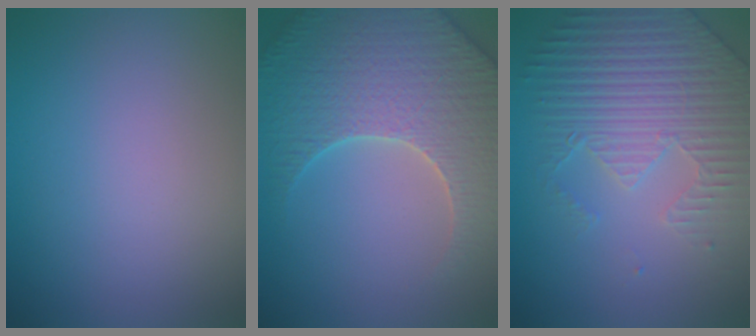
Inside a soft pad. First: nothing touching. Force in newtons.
{"total": 7.5, "press": 7.2, "slide": 2.1}
{"total": 4.7, "press": 4.6, "slide": 1.1}